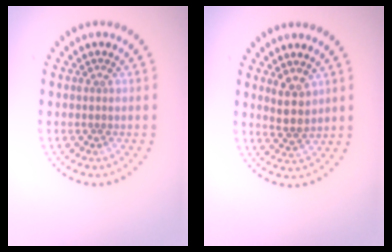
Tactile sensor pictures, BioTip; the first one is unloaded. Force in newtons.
{"total": 2.6, "press": 2.3, "slide": 1.3}